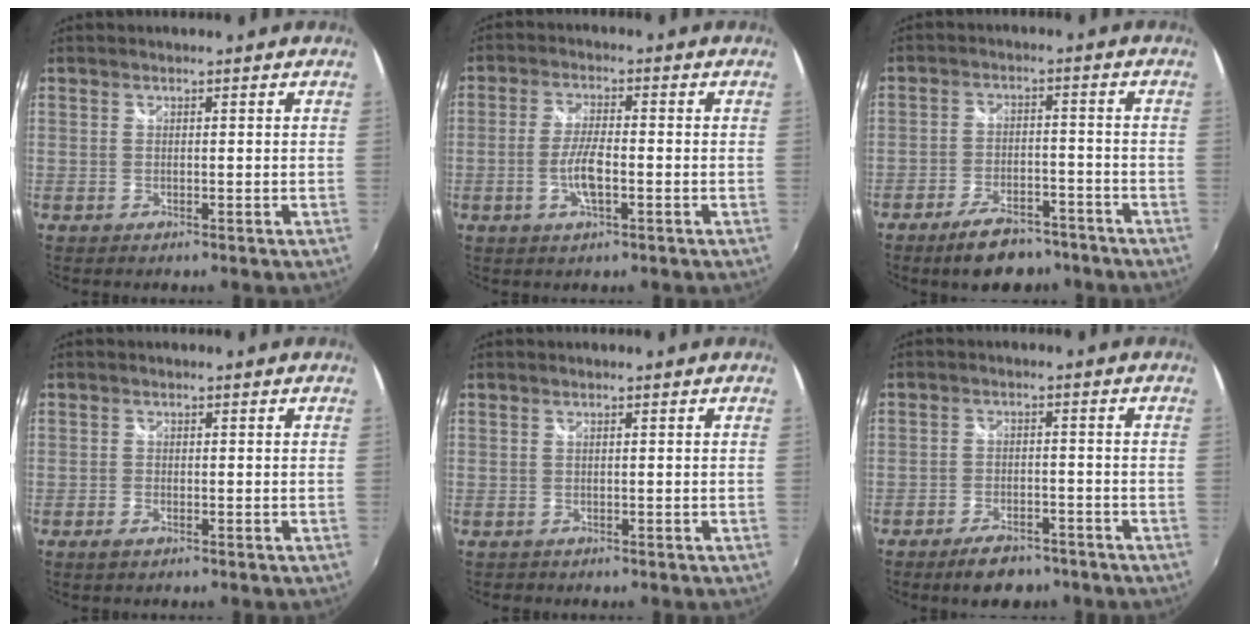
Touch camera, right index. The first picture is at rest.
{"total": 5.7, "force": [-1.8, 1.5, 5.2], "torque": [-0.108, -0.002, -0.034]}
{"total": 10.4, "force": [-8.0, 4.4, 4.9], "torque": [-0.106, 0.011, -0.118]}
{"total": 1.5, "force": [-1.0, 0.7, 0.9], "torque": [-0.018, -0.003, -0.019]}
{"total": 0.0}
{"total": 7.6, "force": [-5.8, 3.4, 3.5], "torque": [-0.081, 0.006, -0.085]}